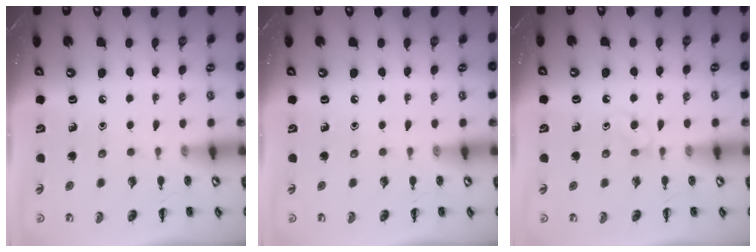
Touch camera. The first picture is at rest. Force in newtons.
{"total": 0.0}
{"total": 2.6, "press": 2.3, "slide": 1.2}